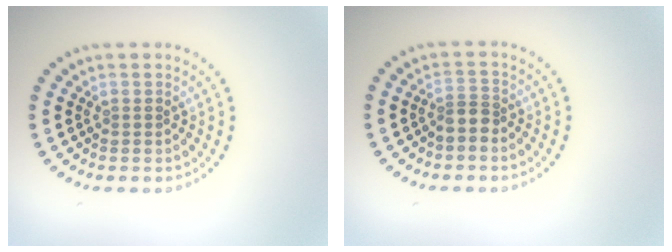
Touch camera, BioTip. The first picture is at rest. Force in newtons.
{"total": 1.9, "press": 1.5, "slide": 1.2}